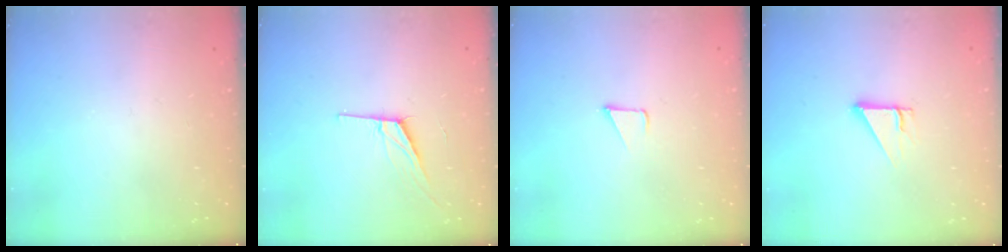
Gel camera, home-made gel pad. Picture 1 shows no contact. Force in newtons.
{"total": 7.8, "press": 7.2, "slide": 3.2}
{"total": 1.8, "press": 1.7, "slide": 0.1}
{"total": 2.7, "press": 2.7, "slide": 0.1}